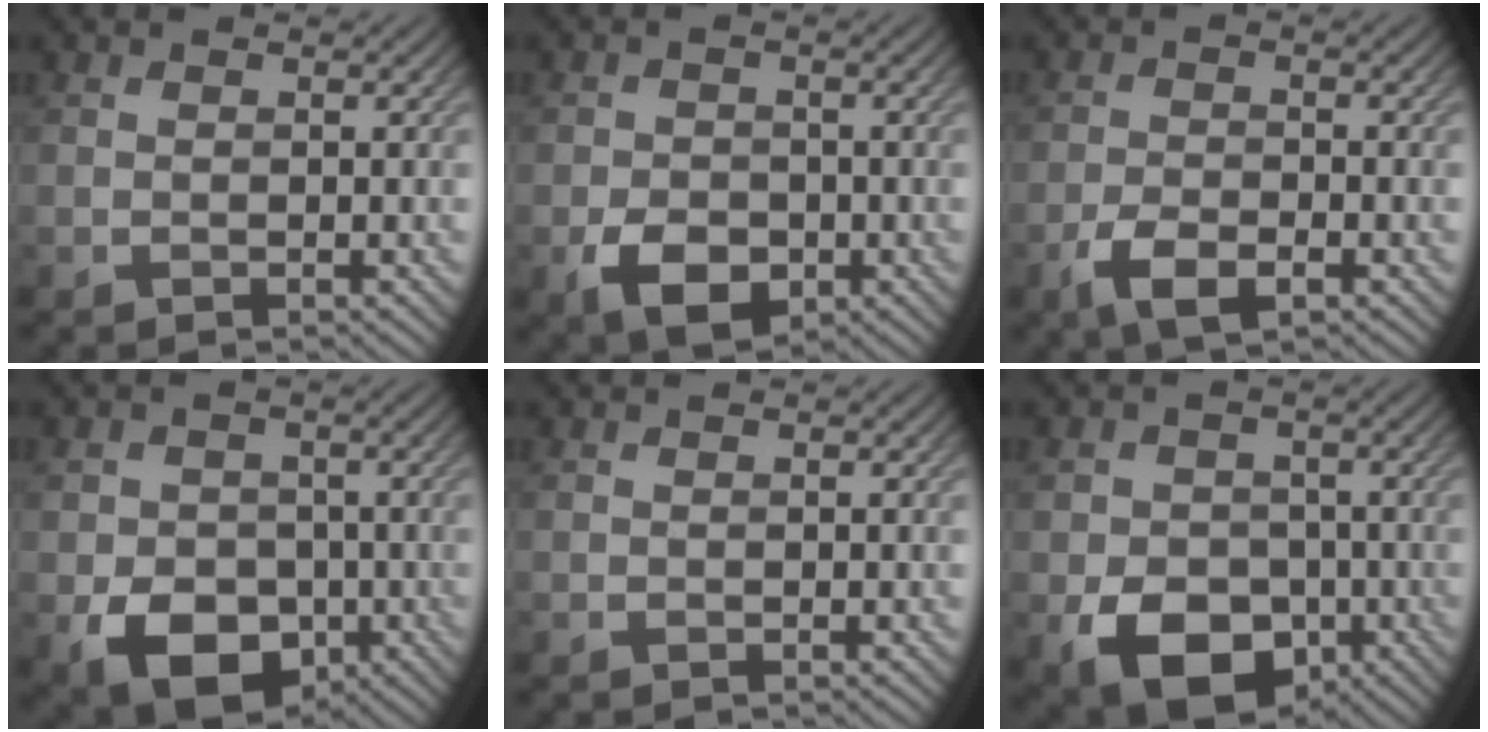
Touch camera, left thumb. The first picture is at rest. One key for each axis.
{"total": 5.2, "fx": -2.1, "fy": 3.7, "fz": 3.1, "tx": -0.058, "ty": -0.014, "tz": -0.040}
{"total": 4.4, "fx": -2.4, "fy": 2.0, "fz": 3.1, "tx": -0.066, "ty": -0.007, "tz": -0.049}
{"total": 8.0, "fx": -2.9, "fy": 6.0, "fz": 4.5, "tx": -0.086, "ty": -0.023, "tz": -0.052}
{"total": 0.0}
{"total": 8.9, "fx": -3.5, "fy": 6.5, "fz": 4.9, "tx": -0.095, "ty": -0.025, "tz": -0.061}